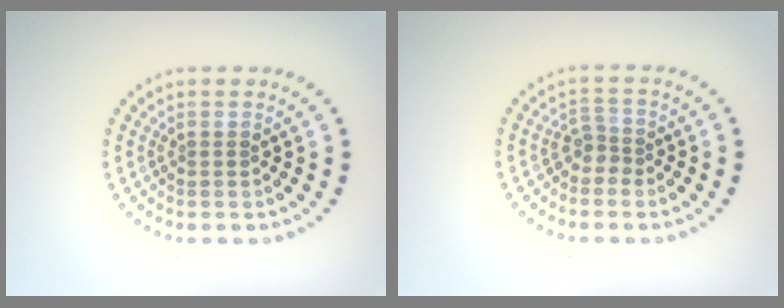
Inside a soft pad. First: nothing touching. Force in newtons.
{"total": 1.7, "press": 1.1, "slide": 1.2}